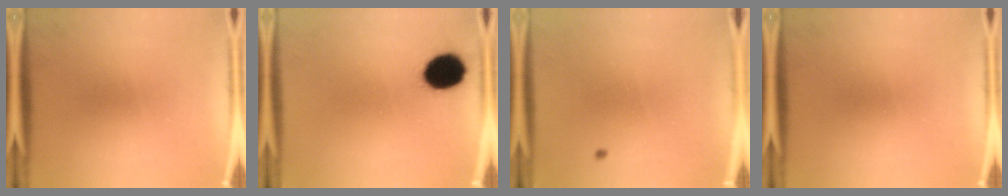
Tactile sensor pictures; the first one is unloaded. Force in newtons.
{"total": 11.4}
{"total": 0.6}
{"total": 0.0}